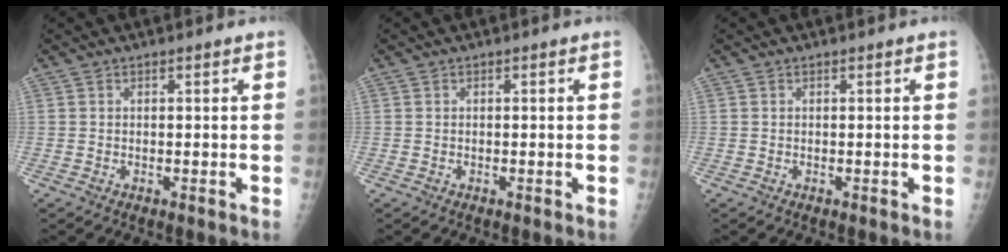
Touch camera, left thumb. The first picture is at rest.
{"total": 0.0}
{"total": 0.0}